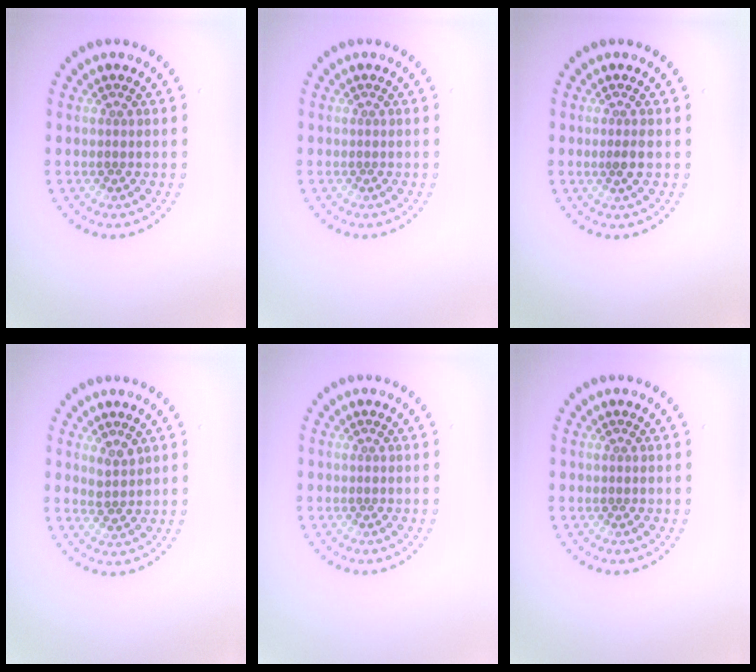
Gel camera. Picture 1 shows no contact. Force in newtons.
{"total": 0.0}
{"total": 1.4, "press": 1.1, "slide": 0.8}
{"total": 1.4, "press": 1.2, "slide": 0.7}
{"total": 0.0}
{"total": 0.0}